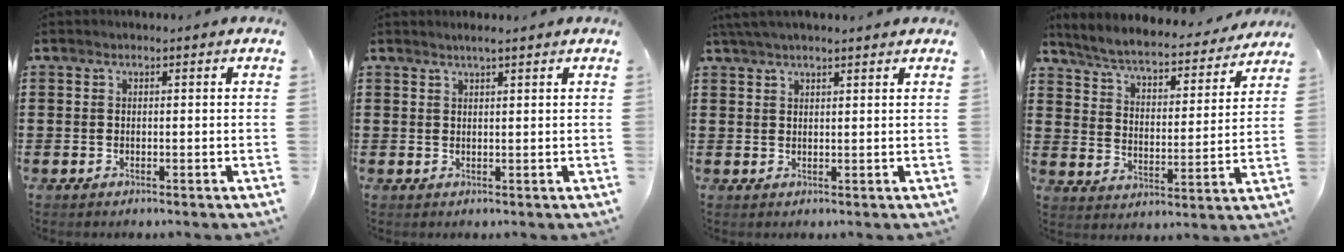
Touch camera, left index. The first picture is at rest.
{"total": 1.4, "force": [1.2, -0.1, 0.8], "torque": [-0.017, 0.000, 0.022]}
{"total": 2.5, "force": [2.2, 0.1, 1.3], "torque": [-0.029, 0.002, 0.041]}
{"total": 5.1, "force": [4.9, 0.1, 1.3], "torque": [-0.052, -0.039, 0.079]}